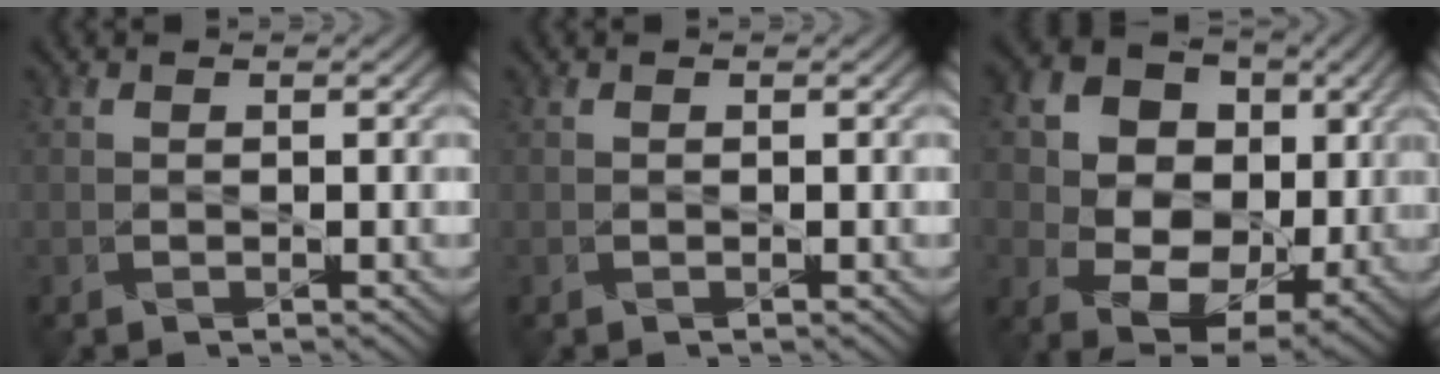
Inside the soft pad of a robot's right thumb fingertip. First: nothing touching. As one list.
[{"total": 0.0}, {"total": 11.8, "force": [2.0, 9.5, 6.7], "torque": [-0.155, 0.002, 0.037]}]